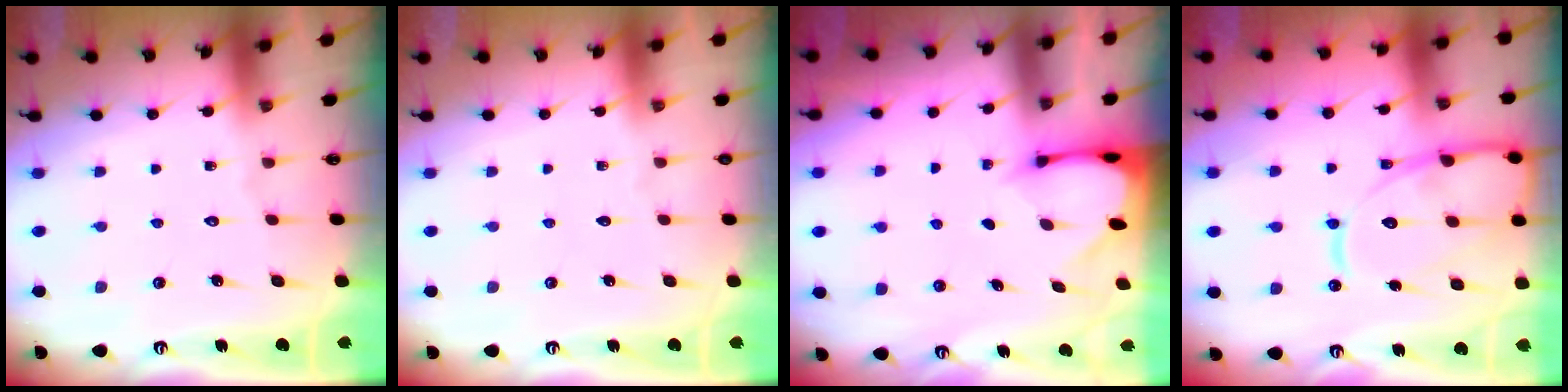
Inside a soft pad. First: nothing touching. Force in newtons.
{"total": 0.0}
{"total": 2.7, "press": 2.7, "slide": 0.2}
{"total": 16.4, "press": 16.3, "slide": 1.8}